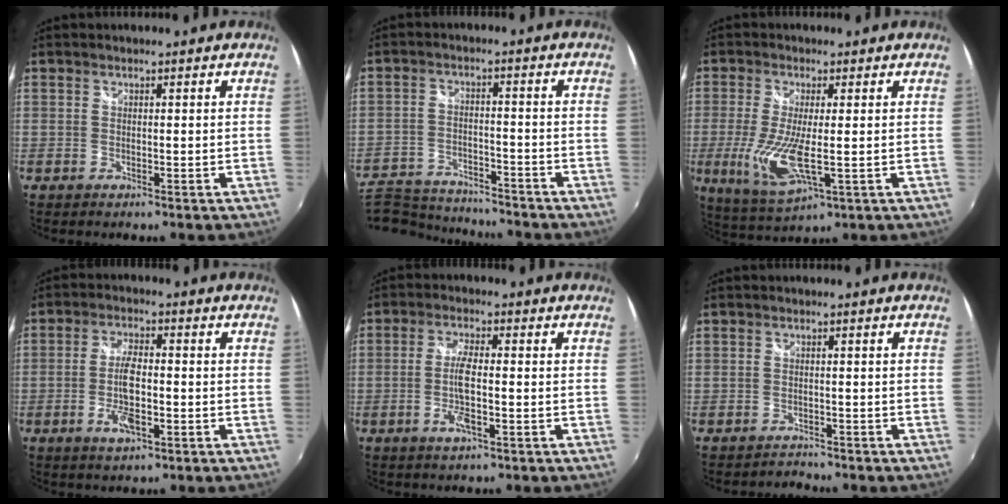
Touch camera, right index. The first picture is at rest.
{"total": 15.0, "force": [-13.2, 5.2, 4.9], "torque": [-0.134, -0.008, -0.208]}
{"total": 10.2, "force": [-1.6, 2.5, 9.8], "torque": [-0.211, -0.022, -0.026]}
{"total": 6.9, "force": [-2.1, 2.6, 6.0], "torque": [-0.122, -0.003, -0.038]}
{"total": 5.8, "force": [-1.7, 1.1, 5.4], "torque": [-0.110, -0.004, -0.032]}
{"total": 1.9, "force": [-1.7, 0.8, -0.6], "torque": [0.003, 0.007, -0.030]}